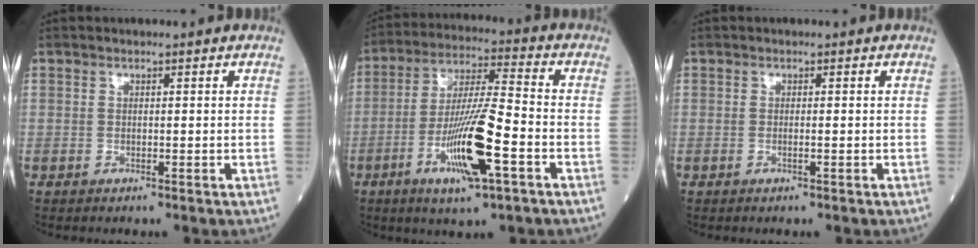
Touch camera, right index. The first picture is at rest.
{"total": 13.3, "force": [-4.9, 1.2, 12.3], "torque": [-0.234, -0.010, -0.087]}
{"total": 0.6, "force": [-0.2, 0.0, 0.6], "torque": [-0.012, 0.000, -0.004]}